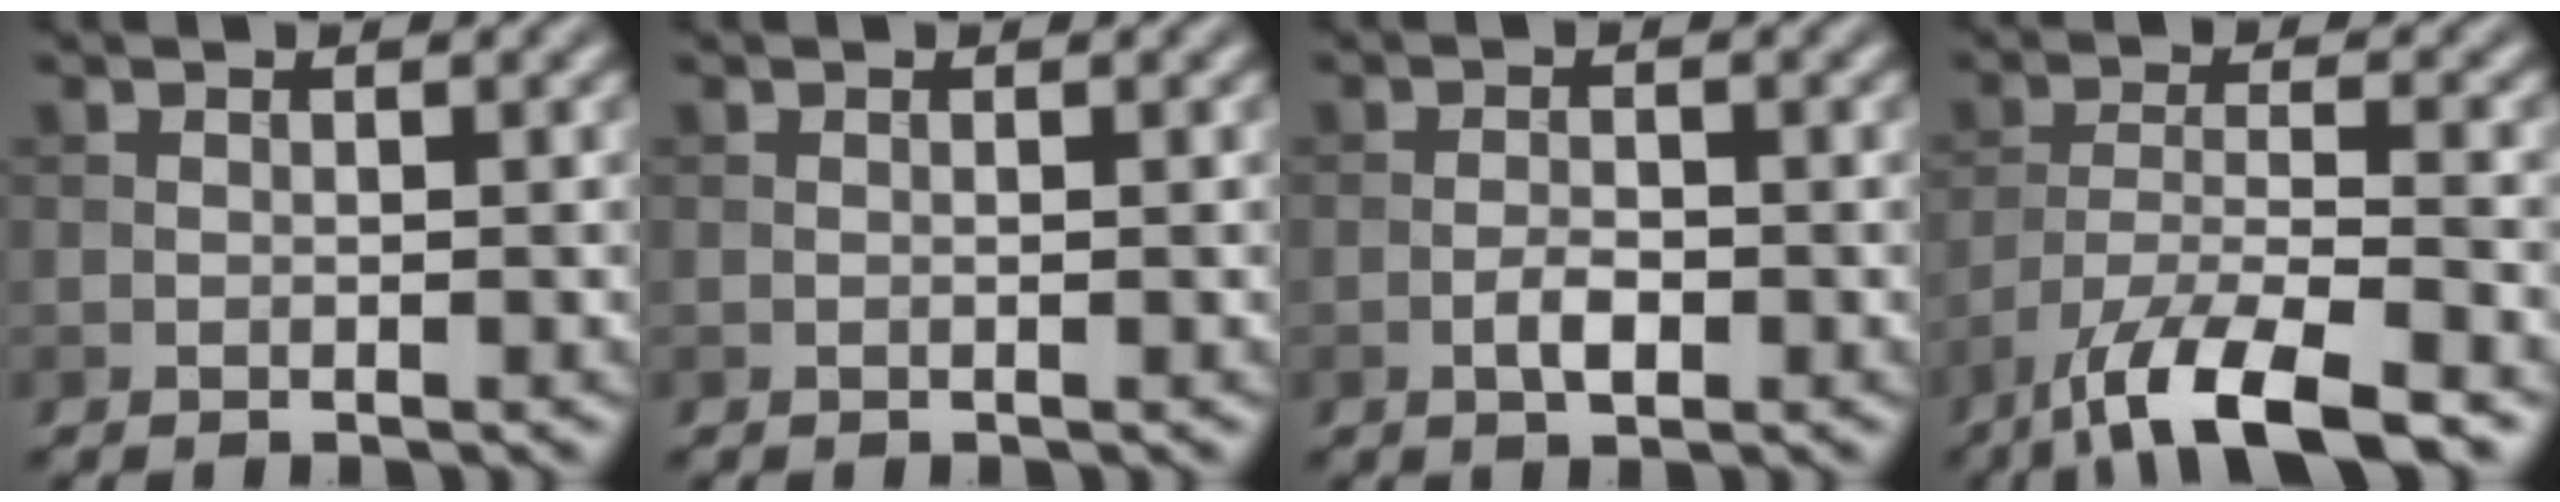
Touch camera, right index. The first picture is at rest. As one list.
[{"total": 0.0}, {"total": 2.0, "force": [-0.8, 0.8, 1.6], "torque": [-0.029, 0.002, -0.019]}, {"total": 9.1, "force": [-6.5, 2.3, 5.9], "torque": [-0.104, -0.003, -0.120]}]